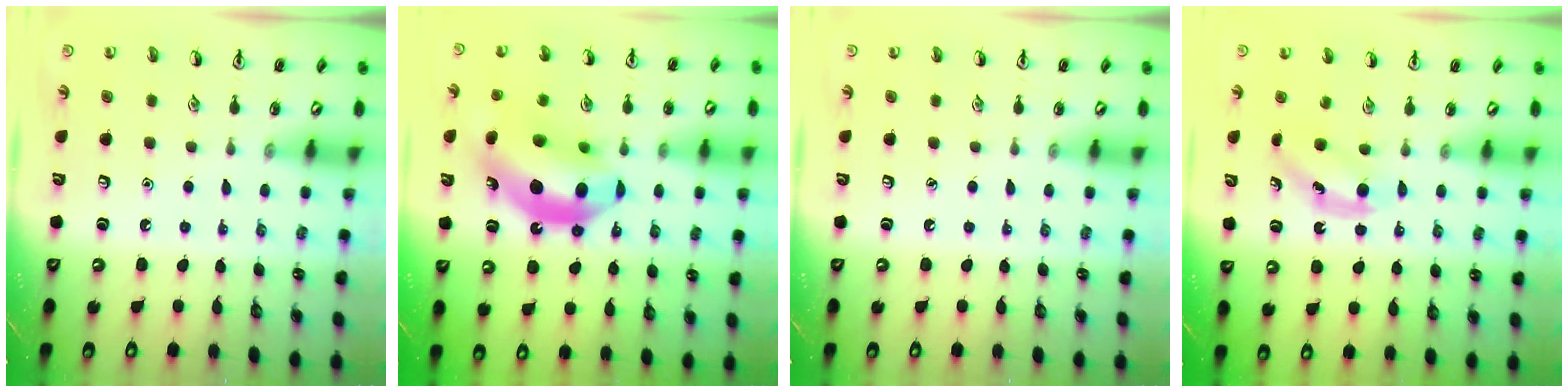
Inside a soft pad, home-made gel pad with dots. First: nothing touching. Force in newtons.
{"total": 15.6, "press": 14.8, "slide": 4.7}
{"total": 0.0}
{"total": 4.6, "press": 4.3, "slide": 1.5}